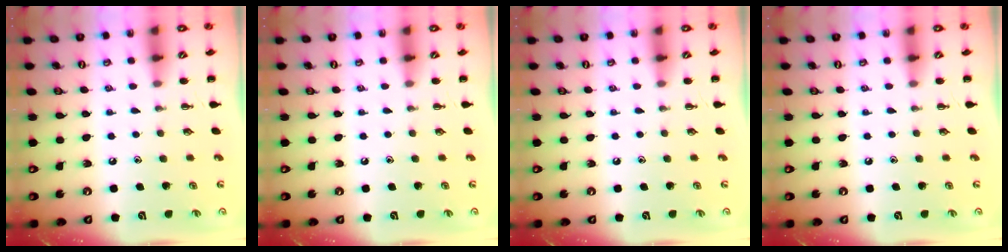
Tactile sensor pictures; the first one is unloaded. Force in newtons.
{"total": 0.0}
{"total": 0.0}
{"total": 0.0}